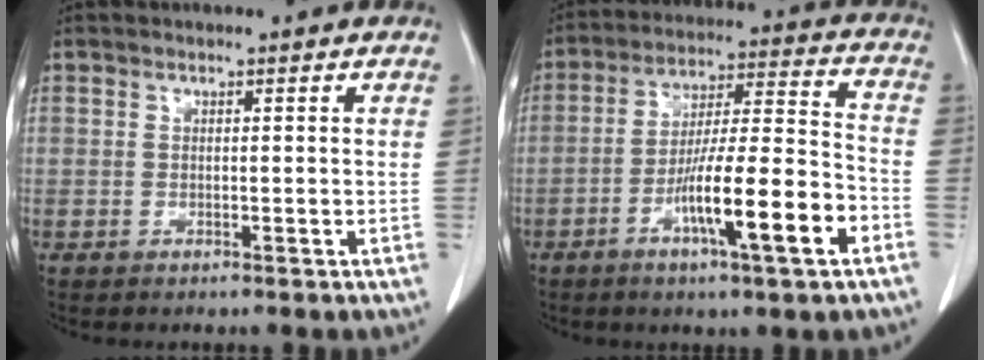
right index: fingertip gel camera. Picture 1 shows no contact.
{"total": 14.9, "force": [-6.3, 0.8, 13.4], "torque": [-0.229, -0.001, -0.104]}